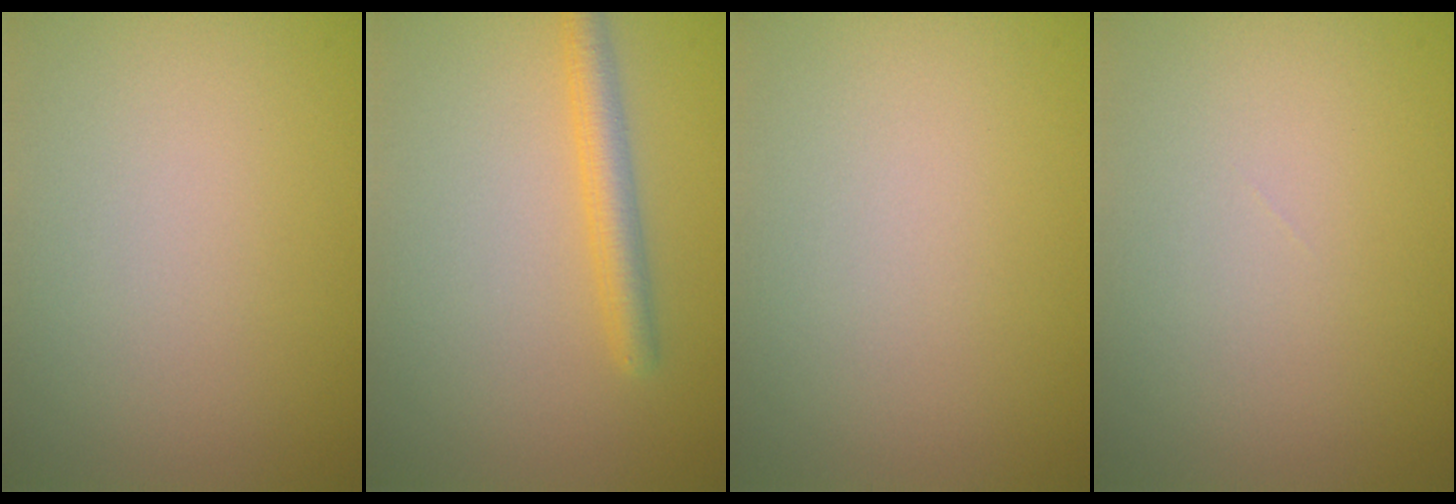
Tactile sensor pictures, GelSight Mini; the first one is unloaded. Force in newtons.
{"total": 2.7, "press": 2.7, "slide": 0.1}
{"total": 0.0}
{"total": 0.0}